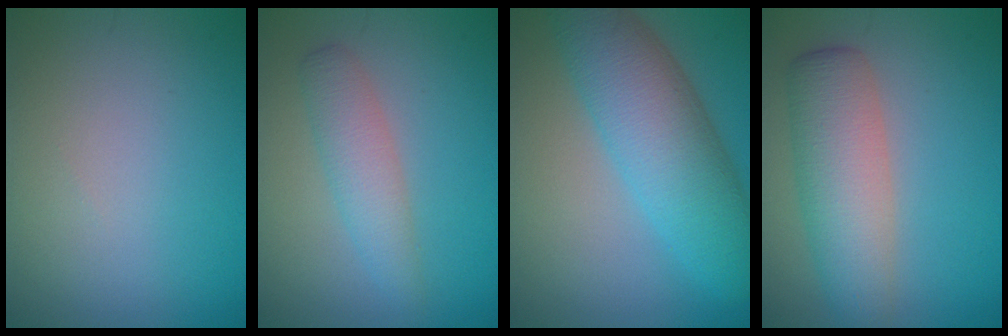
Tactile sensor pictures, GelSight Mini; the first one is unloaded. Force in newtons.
{"total": 3.1, "press": 3.1, "slide": 0.1}
{"total": 7.9, "press": 7.9, "slide": 0.1}
{"total": 5.8, "press": 5.8, "slide": 0.2}